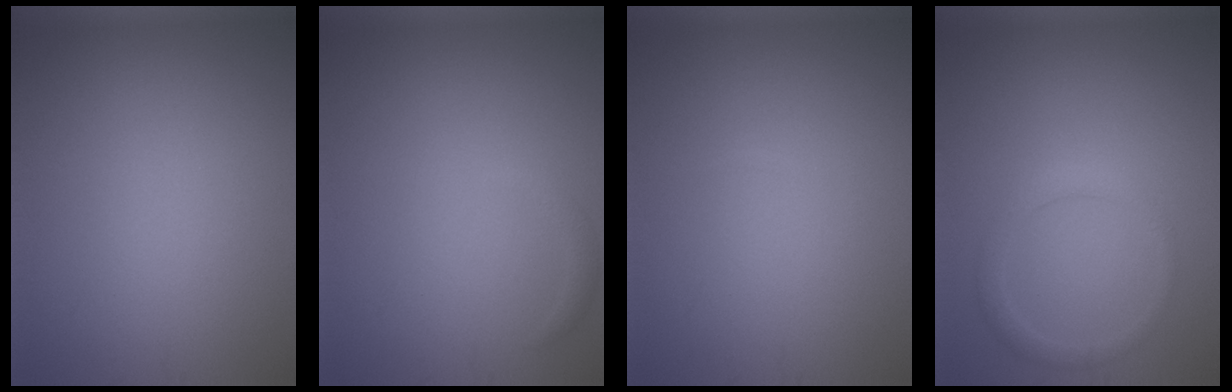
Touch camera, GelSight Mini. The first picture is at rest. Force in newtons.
{"total": 0.8, "press": 0.8, "slide": 0.0}
{"total": 0.0}
{"total": 1.8, "press": 1.8, "slide": 0.1}